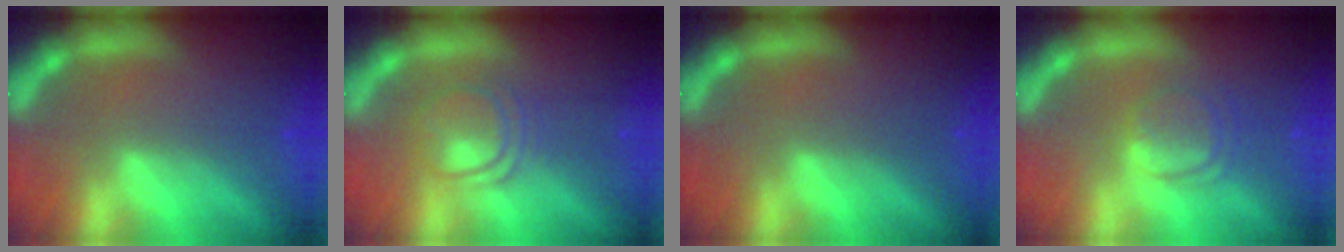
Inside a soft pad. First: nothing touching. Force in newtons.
{"total": 4.0}
{"total": 0.0}
{"total": 3.5}